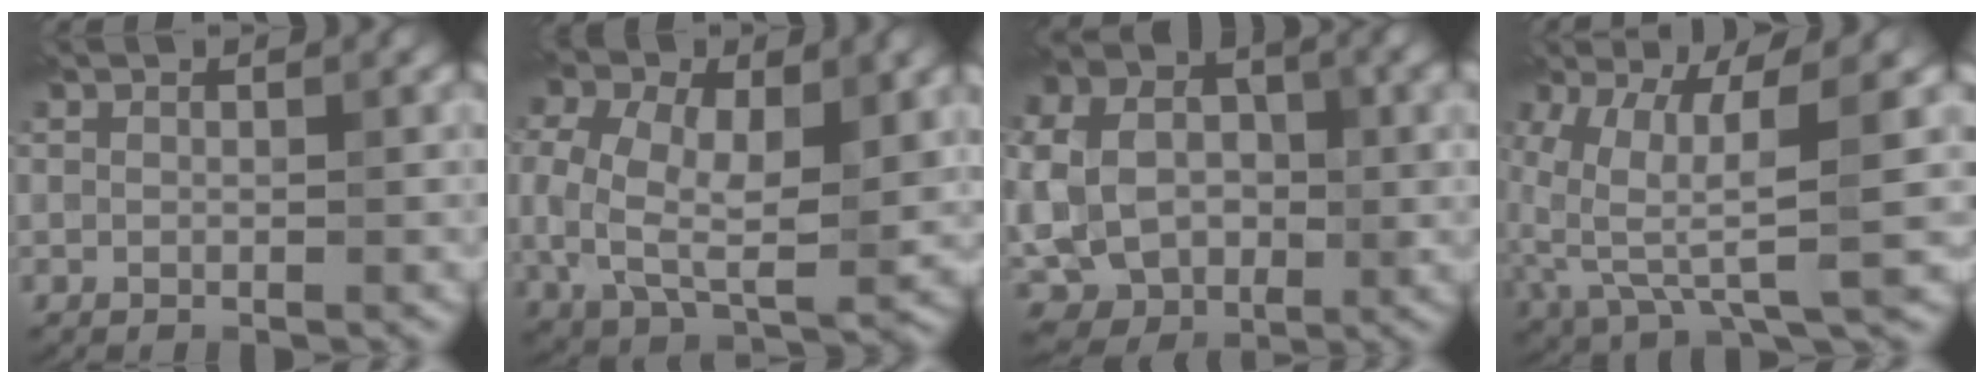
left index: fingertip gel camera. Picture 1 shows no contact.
{"total": 10.9, "force": [1.2, 6.9, 8.3], "torque": [-0.190, 0.000, 0.023]}
{"total": 13.0, "force": [0.2, 10.5, 7.6], "torque": [-0.166, 0.018, -0.003]}
{"total": 8.0, "force": [0.9, 2.4, 7.6], "torque": [-0.161, -0.004, 0.020]}